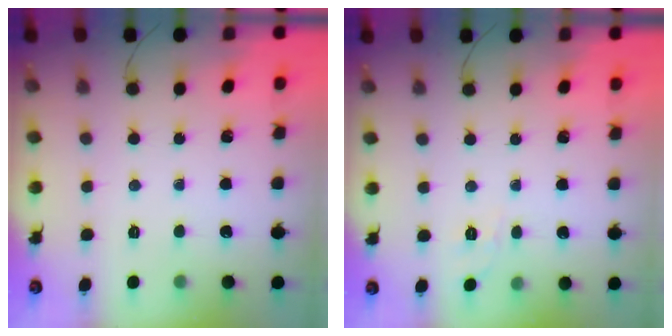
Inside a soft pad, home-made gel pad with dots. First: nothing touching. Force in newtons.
{"total": 3.4, "press": 2.9, "slide": 1.7}